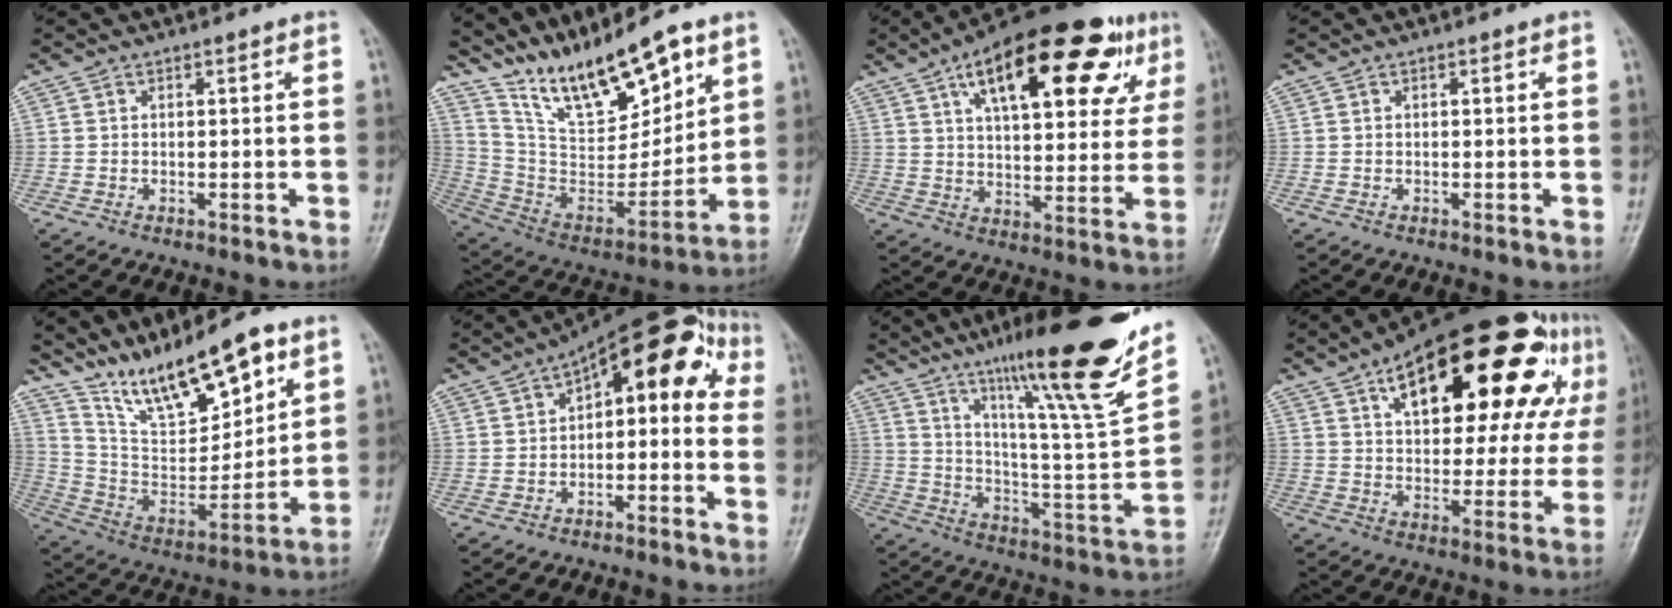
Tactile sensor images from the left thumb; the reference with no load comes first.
{"total": 18.5, "force": [13.3, 6.0, 11.4], "torque": [-0.149, -0.074, 0.254]}
{"total": 25.4, "force": [12.0, 10.4, 19.8], "torque": [-0.260, -0.001, 0.177]}
{"total": 0.0}
{"total": 18.2, "force": [12.5, 5.9, 11.8], "torque": [-0.164, -0.062, 0.234]}
{"total": 12.6, "force": [0.6, 6.8, 10.6], "torque": [-0.106, 0.061, -0.004]}
{"total": 26.0, "force": [17.1, 2.8, 19.4], "torque": [-0.275, -0.070, 0.279]}
{"total": 30.6, "force": [13.5, 13.9, 23.6], "torque": [-0.304, 0.016, 0.197]}